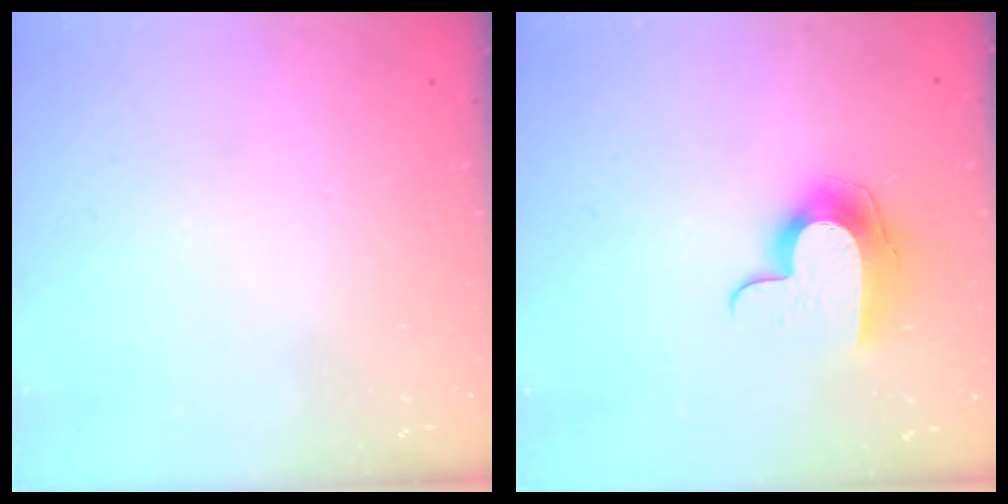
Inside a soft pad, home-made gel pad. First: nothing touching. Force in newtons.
{"total": 10.2, "press": 10.2, "slide": 0.5}